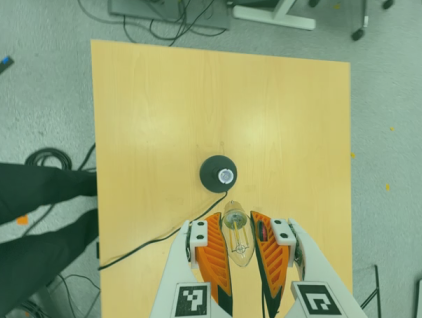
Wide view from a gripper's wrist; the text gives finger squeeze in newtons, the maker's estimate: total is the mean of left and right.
{"total": 22.8, "left": 25.8, "right": 19.7}